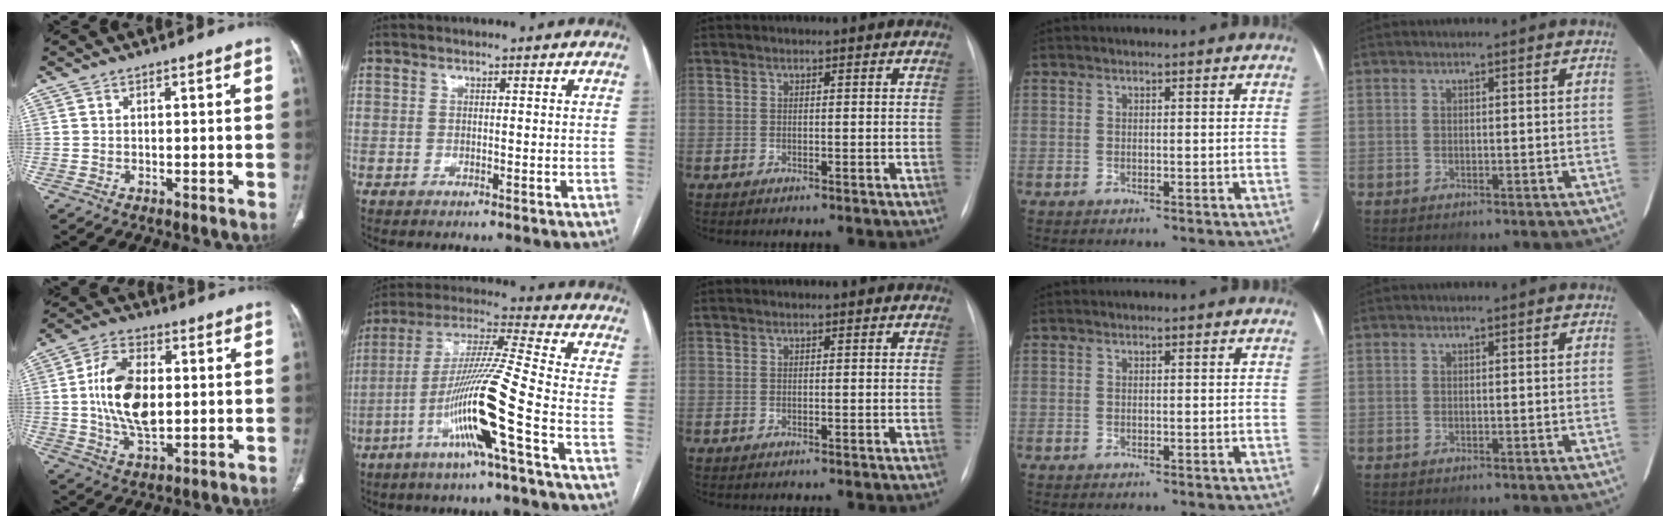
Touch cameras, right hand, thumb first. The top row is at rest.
{"thumb": {"total": 13.7, "force": [0.8, 7.9, 11.2], "torque": [-0.200, 0.001, 0.017]}, "index": {"total": 15.1, "force": [-5.9, -1.6, 13.9], "torque": [-0.271, -0.006, -0.115]}}